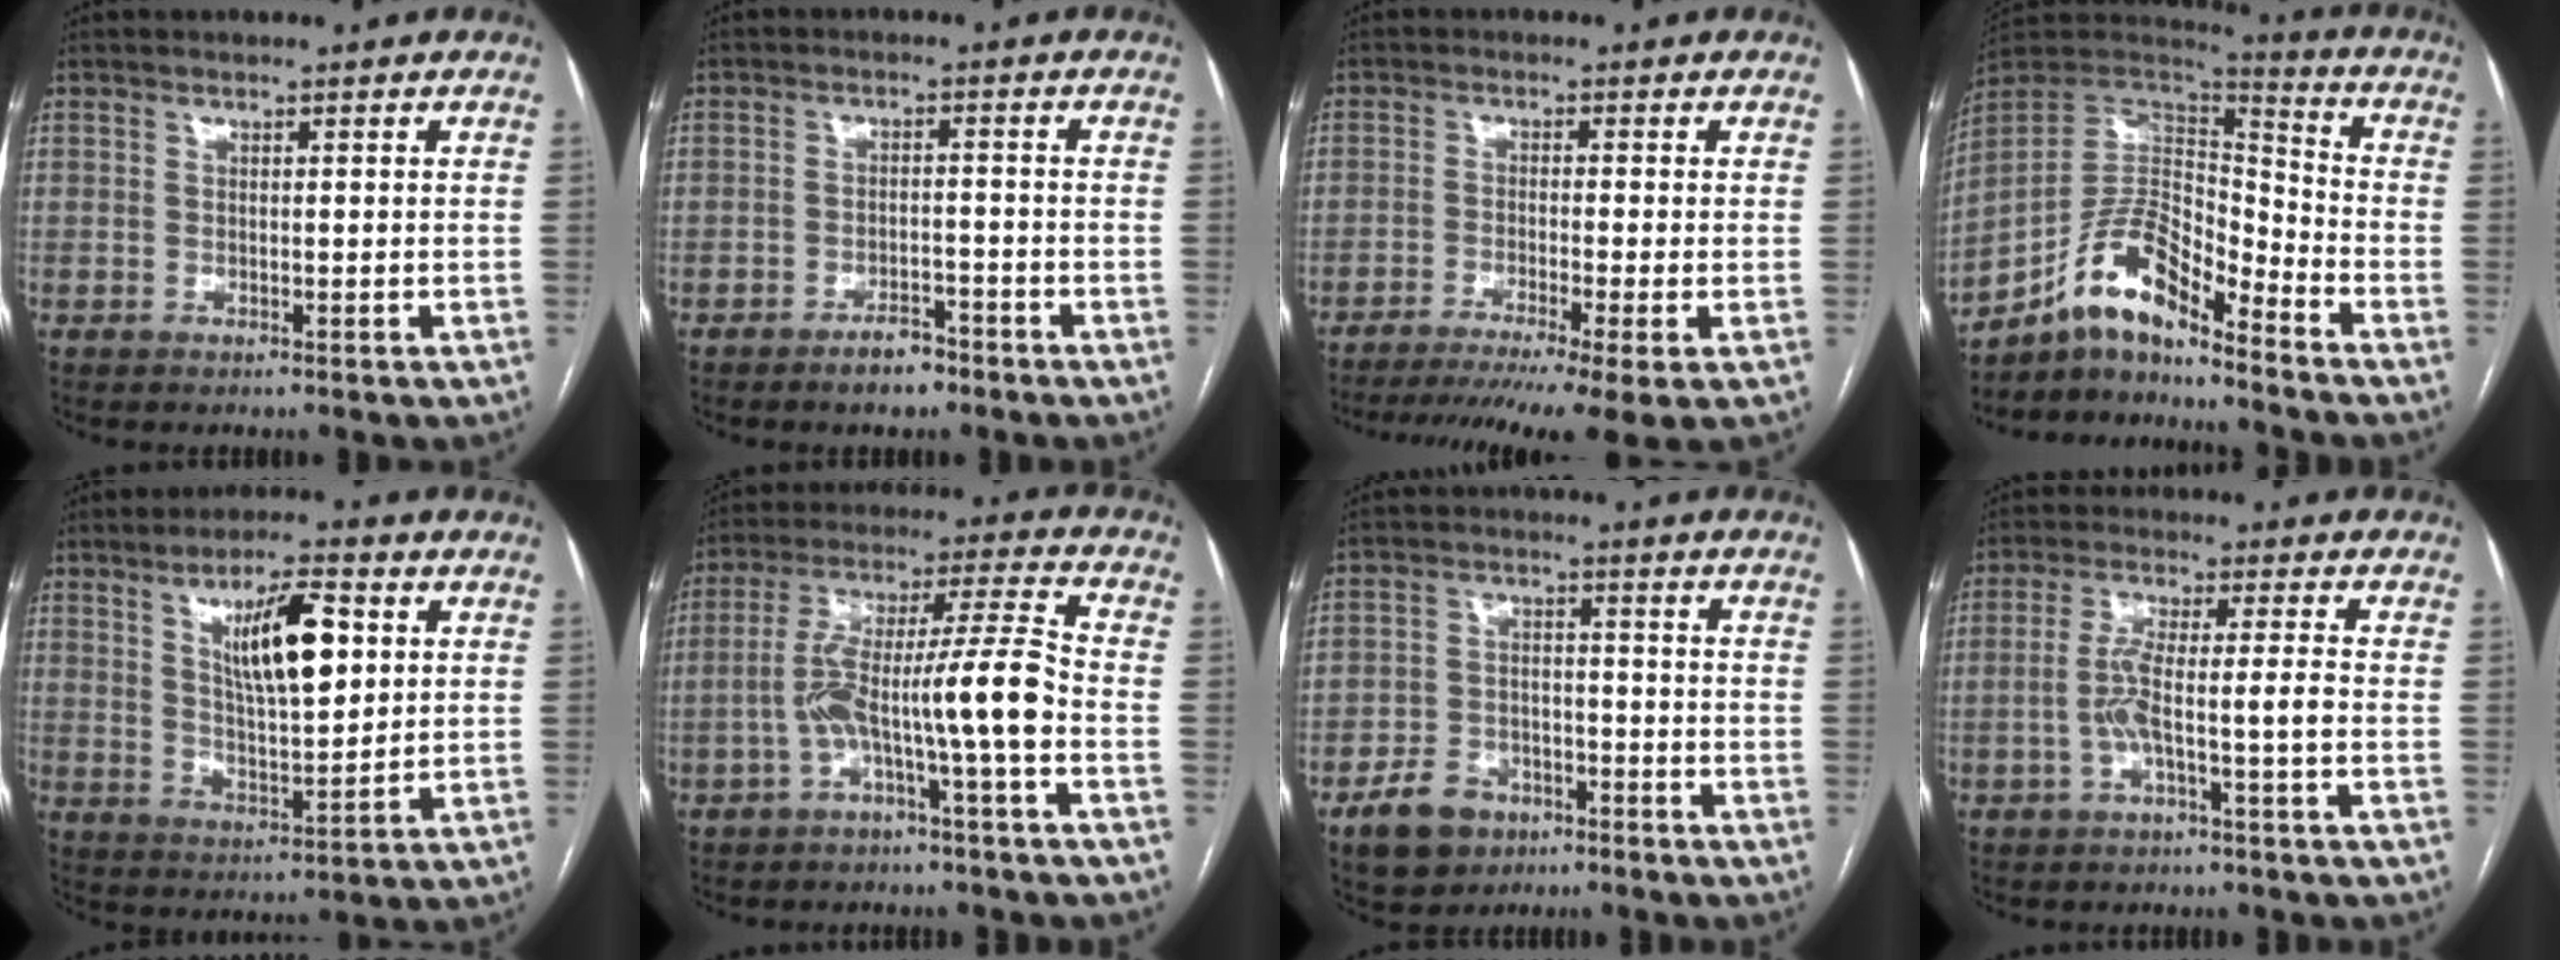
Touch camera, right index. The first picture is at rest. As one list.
[{"total": 3.8, "force": [-3.0, 1.6, 1.9], "torque": [-0.030, 0.003, -0.044]}, {"total": 12.6, "force": [-9.2, -0.4, 8.6], "torque": [-0.123, -0.023, -0.143]}, {"total": 13.0, "force": [-9.6, 3.9, 7.9], "torque": [-0.144, 0.034, -0.174]}, {"total": 10.9, "force": [3.6, 2.5, 10.0], "torque": [-0.172, 0.004, 0.066]}, {"total": 11.3, "force": [-3.6, -0.4, 10.7], "torque": [-0.194, 0.035, -0.063]}, {"total": 7.9, "force": [-4.9, 5.5, 3.1], "torque": [-0.067, 0.011, -0.076]}, {"total": 5.6, "force": [-1.8, -0.1, 5.3], "torque": [-0.109, 0.018, -0.031]}]